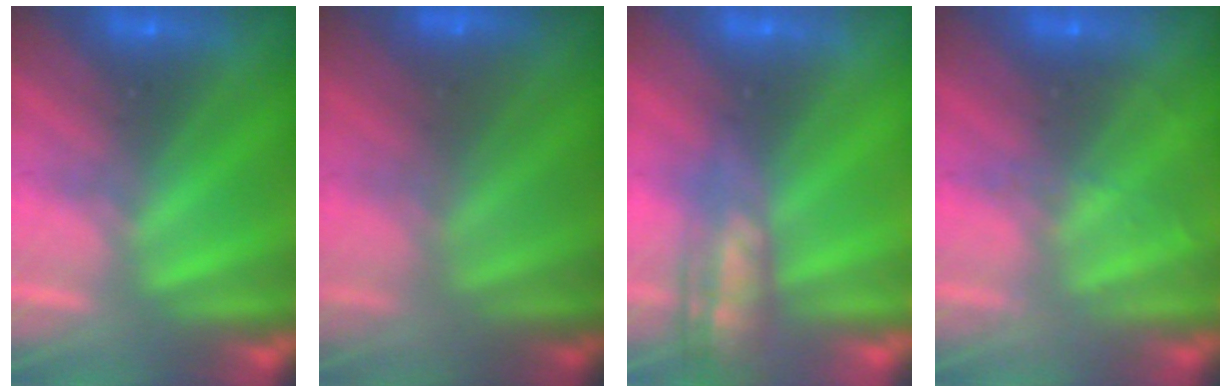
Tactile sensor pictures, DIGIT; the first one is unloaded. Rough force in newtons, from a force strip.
{"total": 2.4}
{"total": 2.9}
{"total": 1.9}